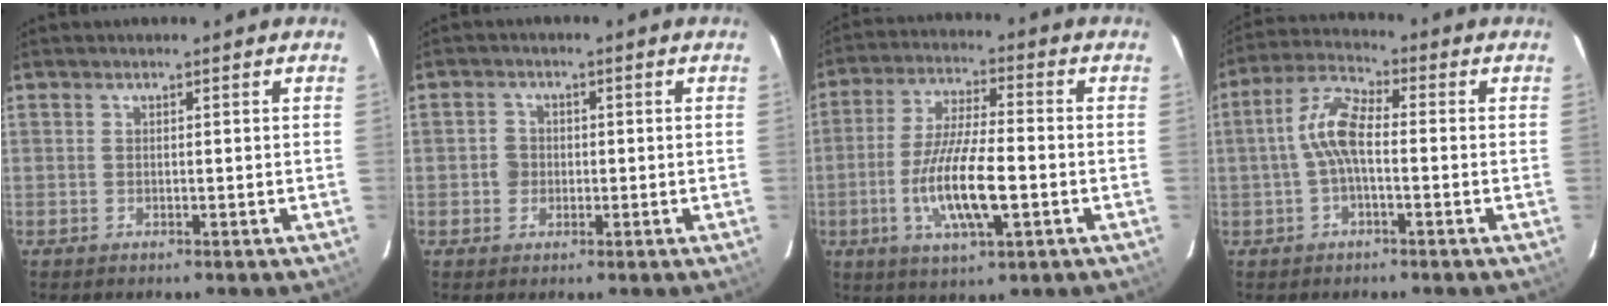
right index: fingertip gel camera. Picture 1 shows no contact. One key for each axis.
{"total": 2.9, "fx": -0.6, "fy": 2.7, "fz": 0.7, "tx": -0.012, "ty": 0.008, "tz": -0.011}
{"total": 13.0, "fx": -3.5, "fy": 3.0, "fz": 12.1, "tx": -0.242, "ty": -0.008, "tz": -0.064}
{"total": 7.3, "fx": -0.8, "fy": 2.6, "fz": 6.8, "tx": -0.150, "ty": 0.021, "tz": -0.020}